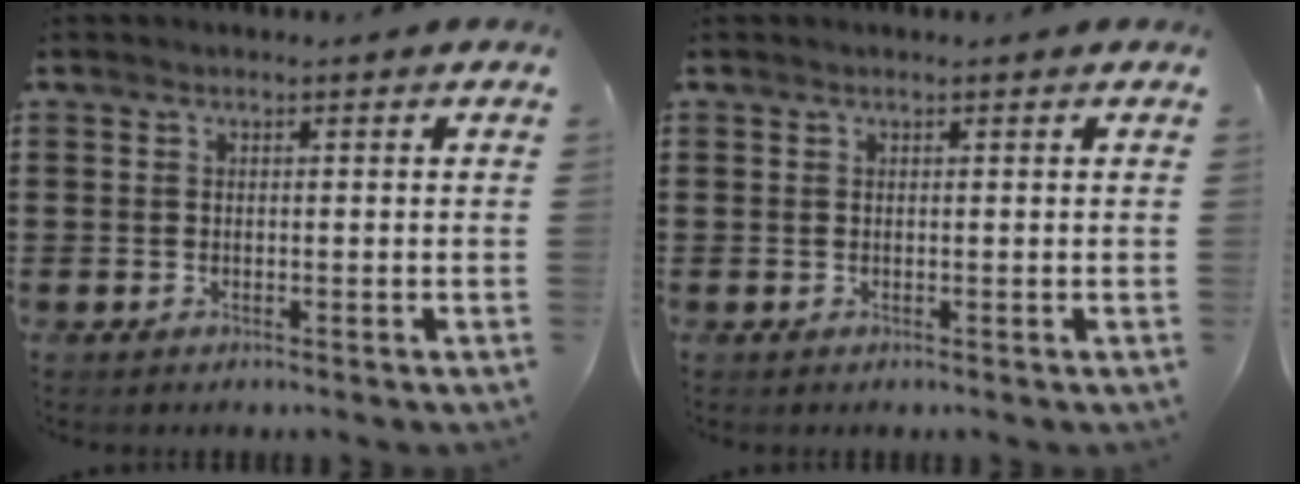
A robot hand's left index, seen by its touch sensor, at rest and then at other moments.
{"total": 0.0}